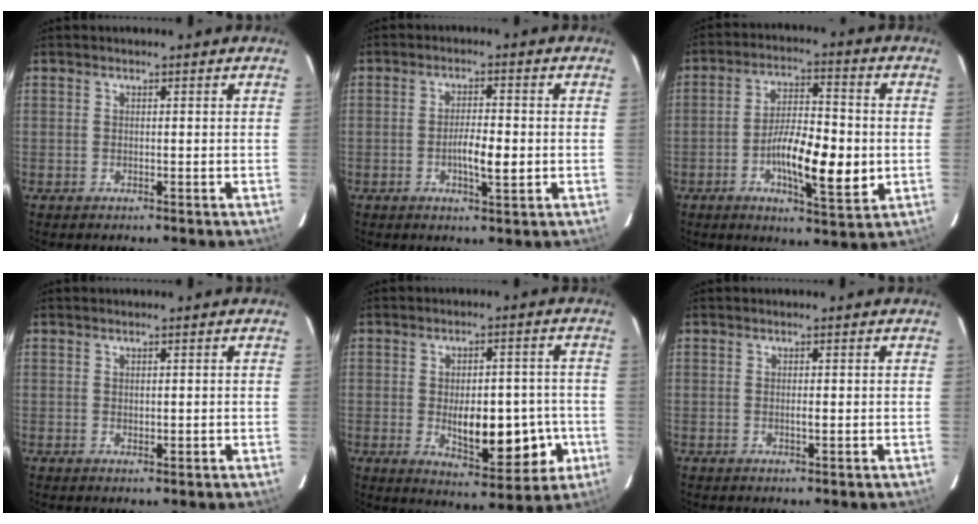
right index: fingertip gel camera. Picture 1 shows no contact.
{"total": 5.3, "force": [-0.9, 1.4, 5.0], "torque": [-0.091, 0.001, -0.014]}
{"total": 12.6, "force": [-2.5, 3.5, 11.8], "torque": [-0.204, 0.003, -0.040]}
{"total": 1.2, "force": [0.0, 0.8, 0.9], "torque": [-0.021, -0.002, 0.003]}
{"total": 13.3, "force": [-2.7, 6.0, 11.5], "torque": [-0.157, 0.010, -0.023]}
{"total": 1.1, "force": [-0.1, 0.4, 1.1], "torque": [-0.023, -0.001, -0.001]}